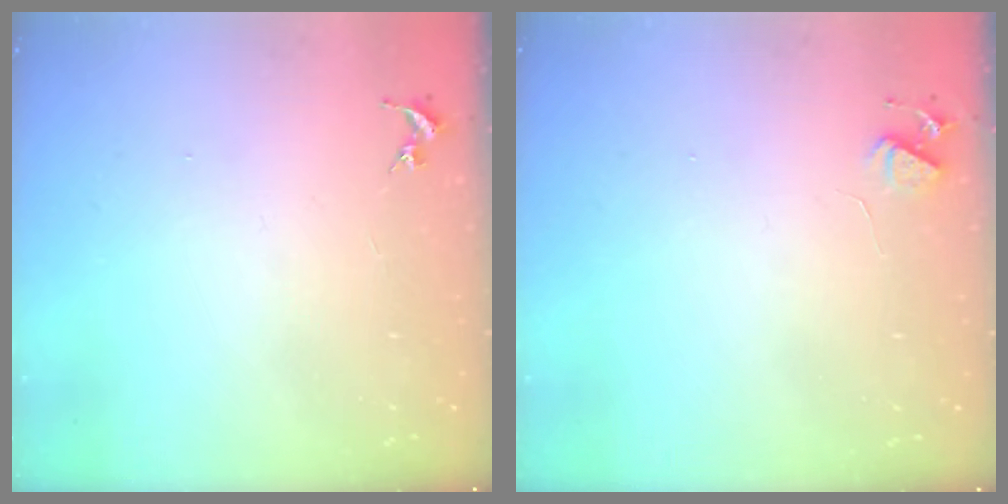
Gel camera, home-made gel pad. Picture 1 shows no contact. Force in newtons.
{"total": 4.9, "press": 4.9, "slide": 0.7}